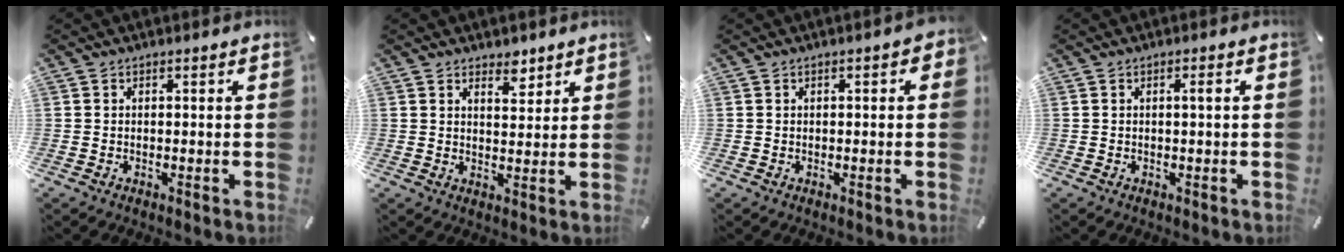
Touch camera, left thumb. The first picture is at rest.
{"total": 3.9, "force": [3.2, 2.0, 1.0], "torque": [0.005, -0.023, 0.054]}
{"total": 1.7, "force": [0.0, 0.9, 1.4], "torque": [-0.017, 0.003, -0.003]}
{"total": 1.6, "force": [0.2, 0.2, 1.5], "torque": [-0.029, 0.001, 0.001]}